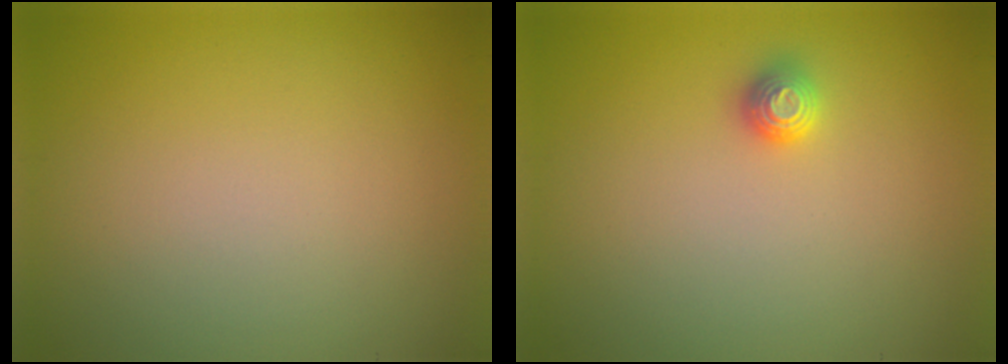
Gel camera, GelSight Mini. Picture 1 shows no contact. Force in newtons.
{"total": 1.0, "press": 1.0, "slide": 0.3}